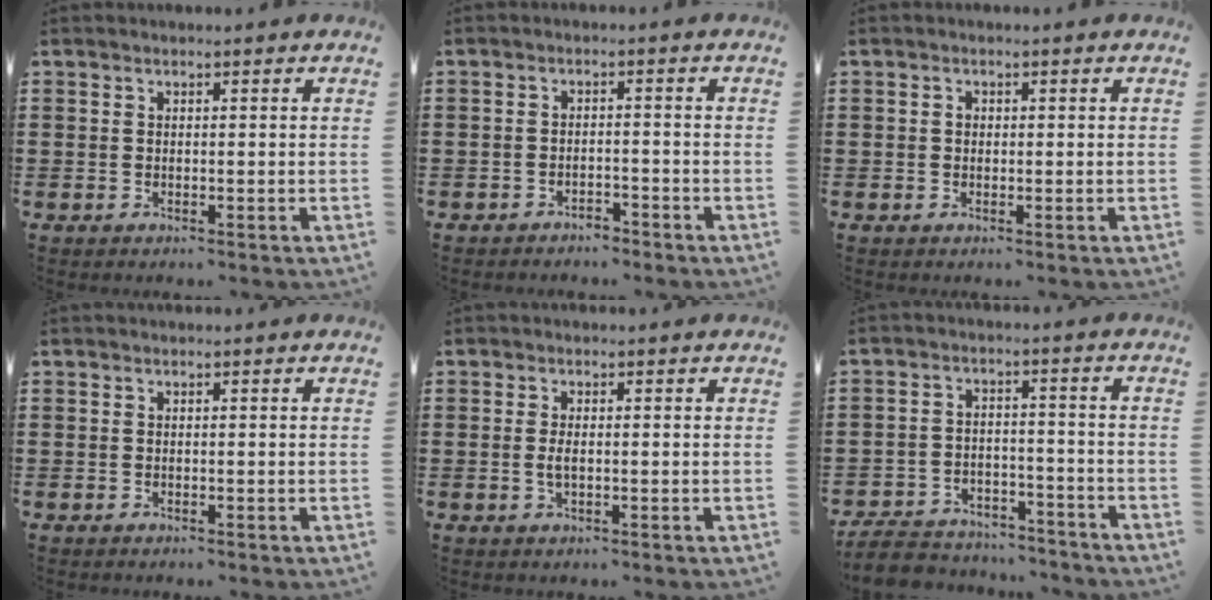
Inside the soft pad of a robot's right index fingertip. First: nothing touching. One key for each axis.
{"total": 2.0, "fx": -2.0, "fy": 0.3, "fz": 0.1, "tx": -0.010, "ty": 0.001, "tz": -0.043}
{"total": 0.8, "fx": 0.0, "fy": 0.7, "fz": 0.5, "tx": -0.011, "ty": 0.002, "tz": 0.001}
{"total": 0.0}
{"total": 1.8, "fx": -0.2, "fy": 0.7, "fz": 1.7, "tx": -0.039, "ty": -0.002, "tz": -0.006}
{"total": 6.2, "fx": -5.9, "fy": 1.5, "fz": 1.2, "tx": -0.035, "ty": 0.011, "tz": -0.119}